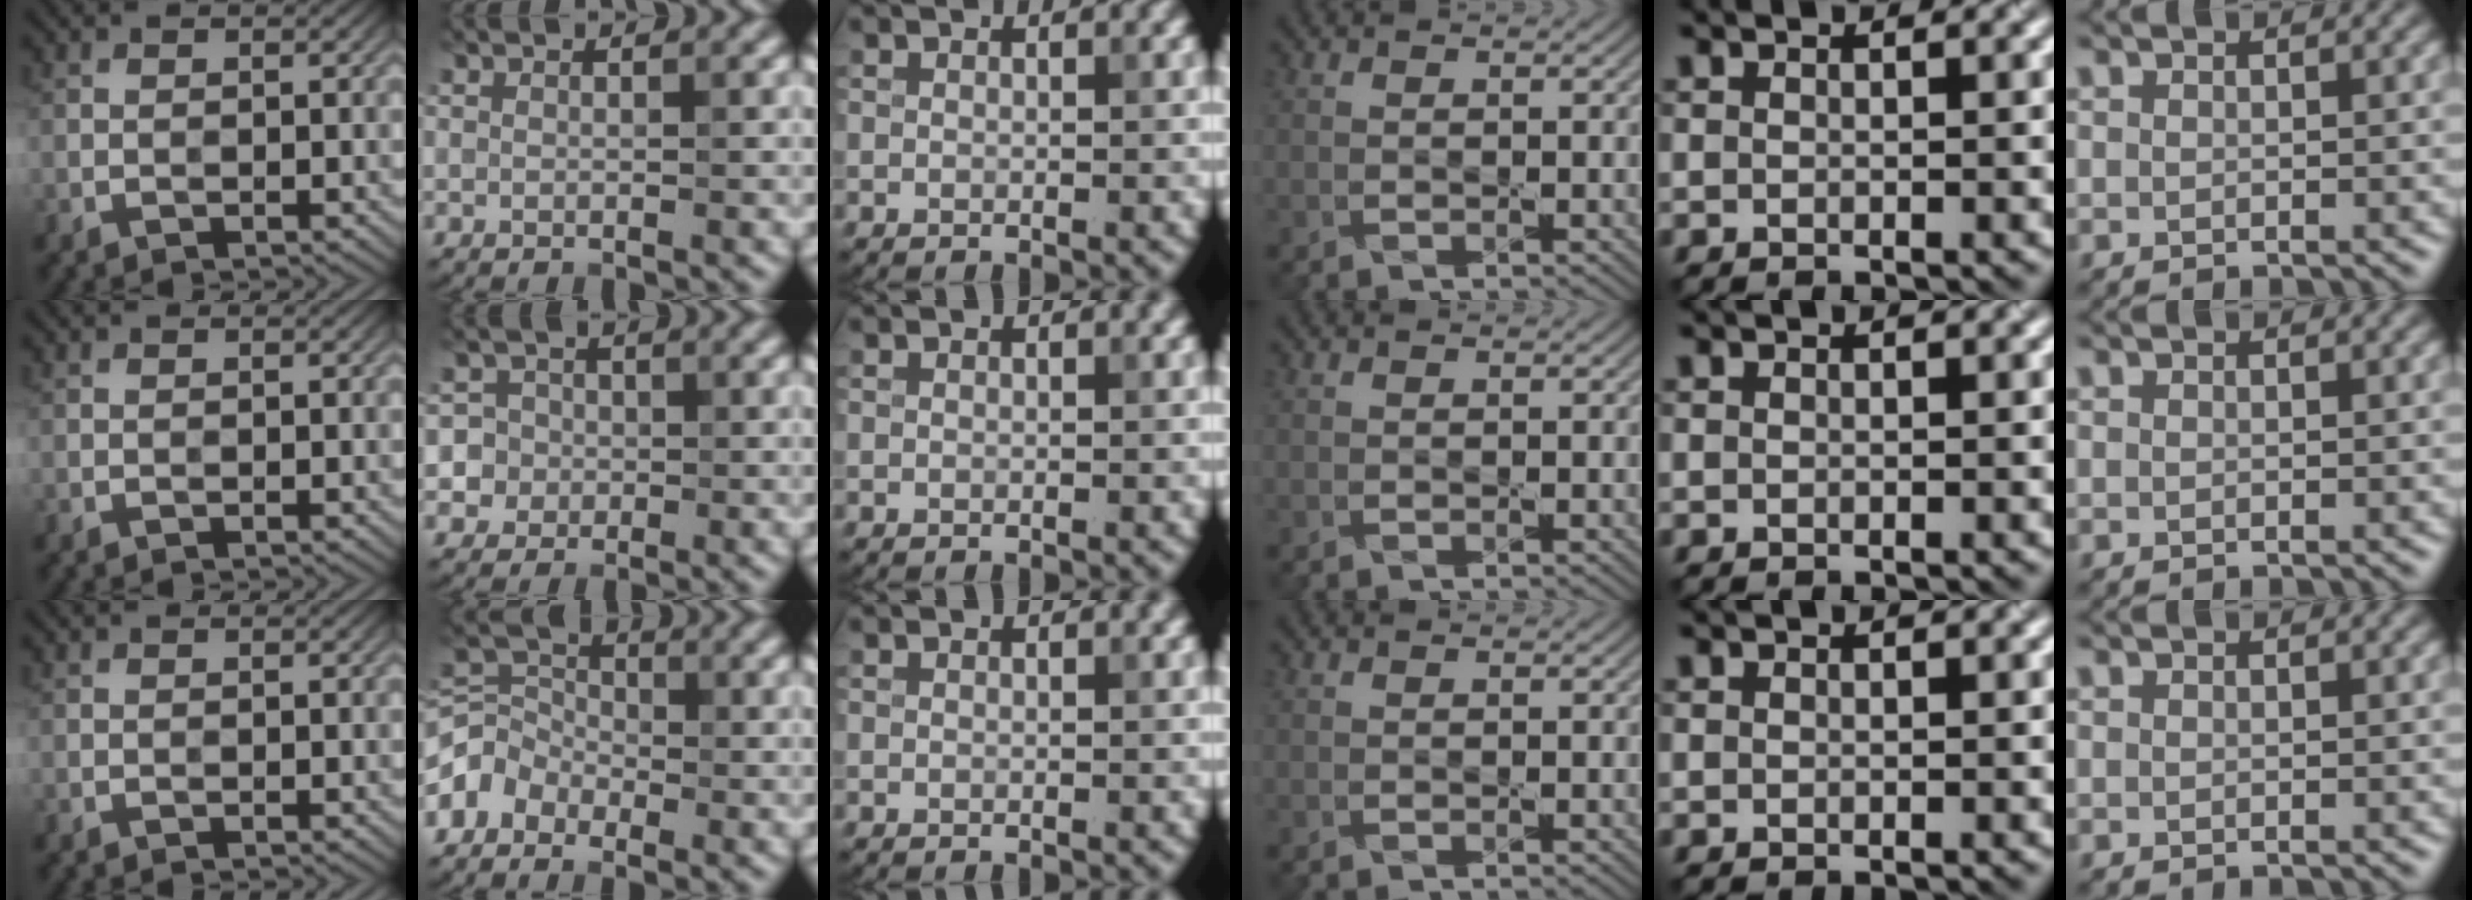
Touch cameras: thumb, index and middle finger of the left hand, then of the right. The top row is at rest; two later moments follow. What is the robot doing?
{"motion": "press", "object": "sticky note"}